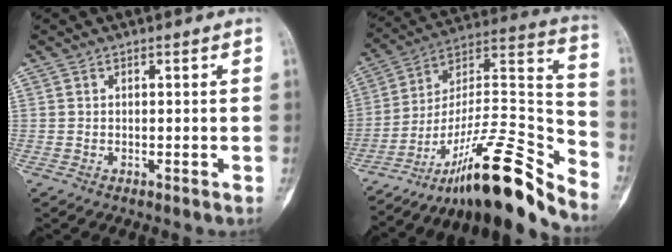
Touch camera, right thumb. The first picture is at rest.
{"total": 24.1, "force": [-18.5, 4.0, 14.8], "torque": [-0.209, 0.132, -0.310]}